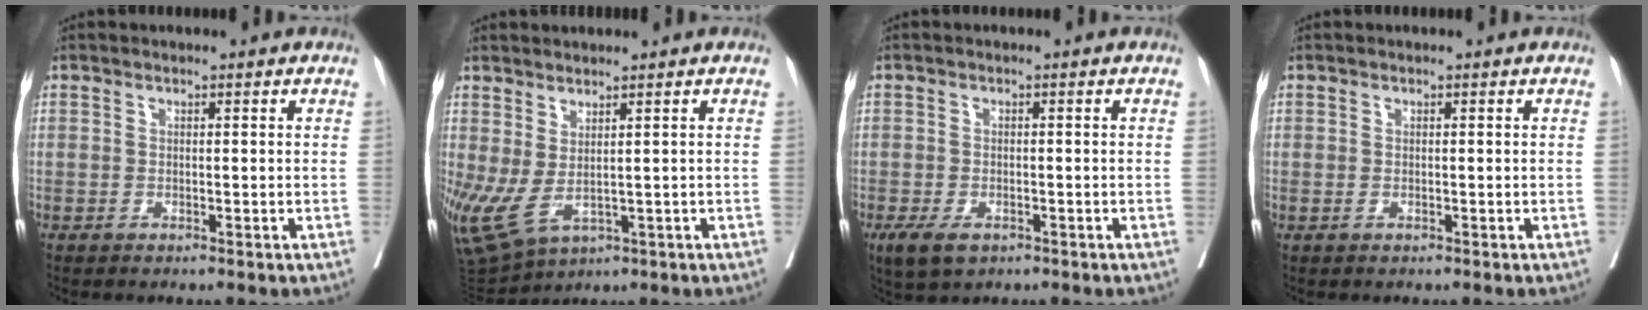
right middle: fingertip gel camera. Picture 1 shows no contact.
{"total": 10.3, "force": [-2.0, 4.9, 8.8], "torque": [-0.197, -0.013, -0.012]}
{"total": 4.1, "force": [-2.3, 2.1, 2.6], "torque": [-0.051, -0.007, -0.034]}
{"total": 0.0}